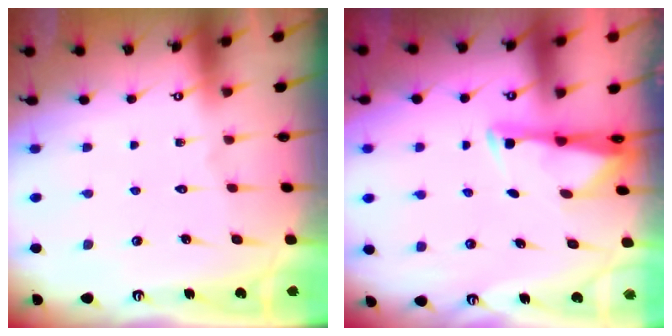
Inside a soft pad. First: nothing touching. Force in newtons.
{"total": 3.0, "press": 2.9, "slide": 0.4}